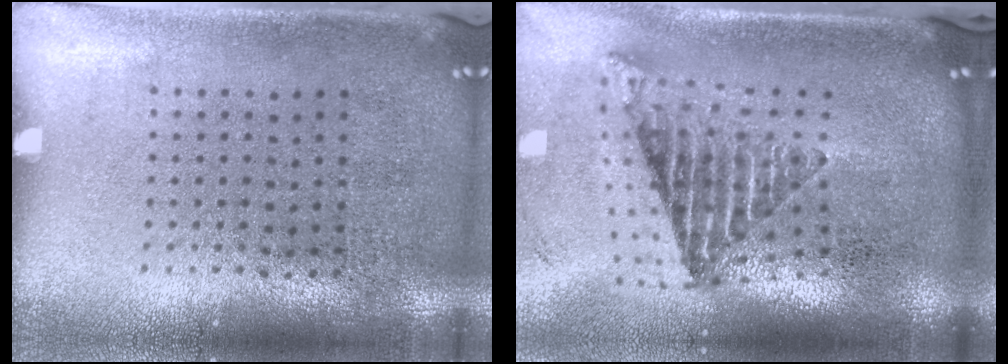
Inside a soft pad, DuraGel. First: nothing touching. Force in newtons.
{"total": 2.6, "press": 1.7, "slide": 1.9}